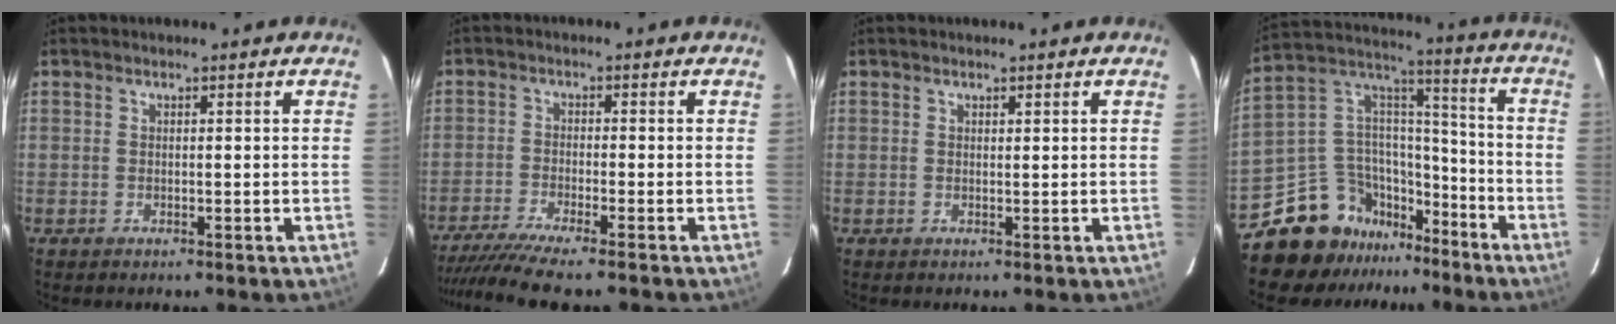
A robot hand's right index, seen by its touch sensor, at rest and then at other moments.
{"total": 9.9, "force": [-8.5, -0.8, 4.9], "torque": [-0.067, -0.023, -0.136]}
{"total": 0.0}
{"total": 16.4, "force": [-12.6, 9.7, 4.0], "torque": [-0.070, 0.094, -0.215]}